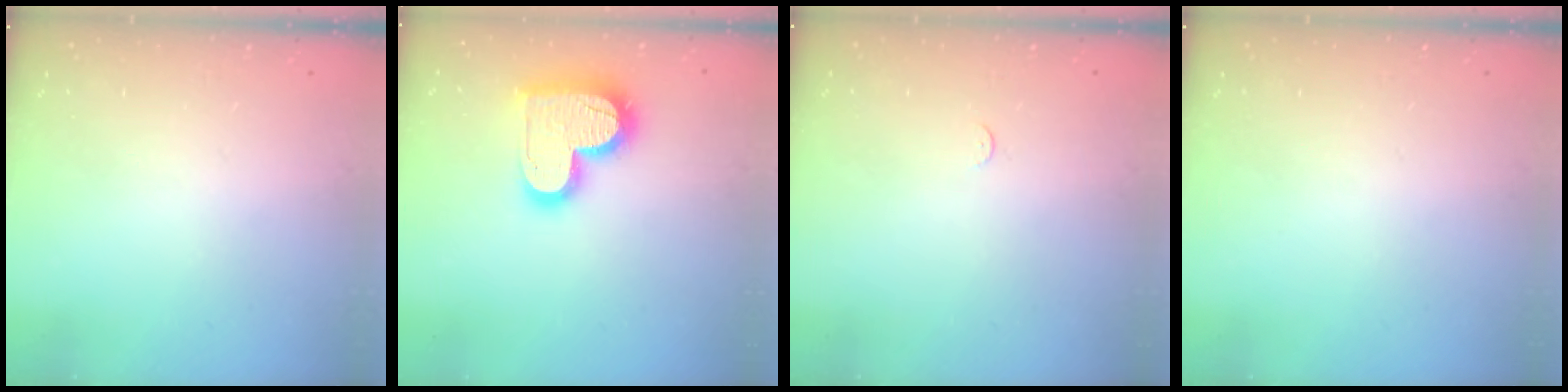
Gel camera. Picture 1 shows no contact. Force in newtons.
{"total": 16.9, "press": 16.9, "slide": 1.3}
{"total": 2.3, "press": 2.3, "slide": 0.3}
{"total": 0.0}